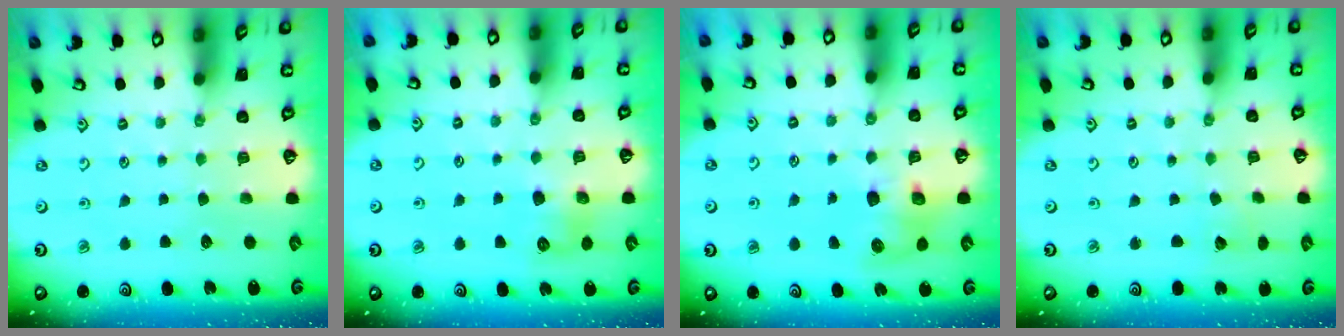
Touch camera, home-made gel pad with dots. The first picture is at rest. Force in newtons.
{"total": 8.3, "press": 8.3, "slide": 0.5}
{"total": 7.3, "press": 7.2, "slide": 1.0}
{"total": 3.6, "press": 3.6, "slide": 0.3}